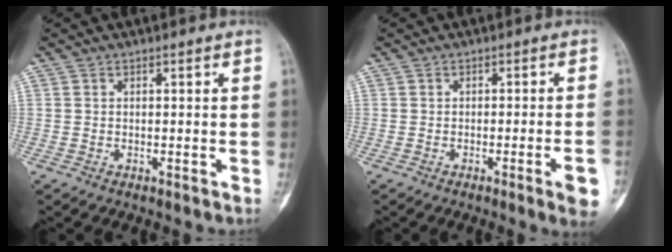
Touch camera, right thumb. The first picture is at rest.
{"total": 5.4, "force": [-2.3, 0.2, 4.8], "torque": [-0.065, 0.002, -0.031]}